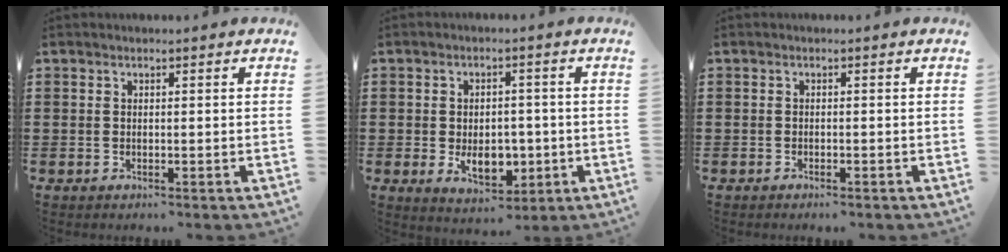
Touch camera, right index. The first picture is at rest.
{"total": 6.3, "force": [-1.3, 4.2, 4.5], "torque": [-0.074, -0.002, -0.023]}
{"total": 0.6, "force": [-0.6, 0.1, 0.2], "torque": [-0.006, -0.001, -0.012]}